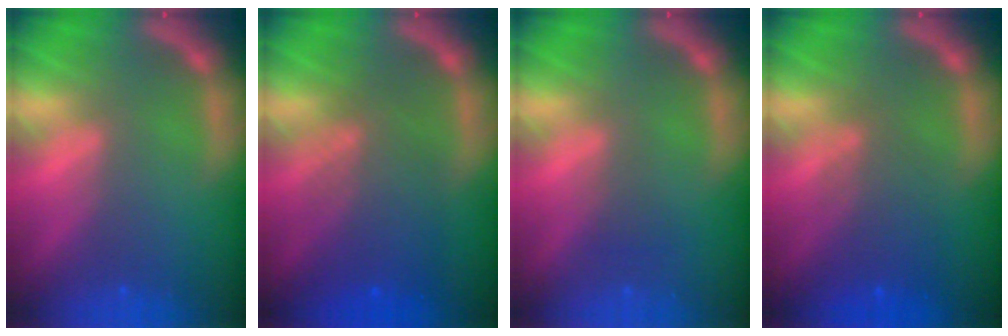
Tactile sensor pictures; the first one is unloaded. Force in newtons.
{"total": 6.1}
{"total": 1.0}
{"total": 4.1}